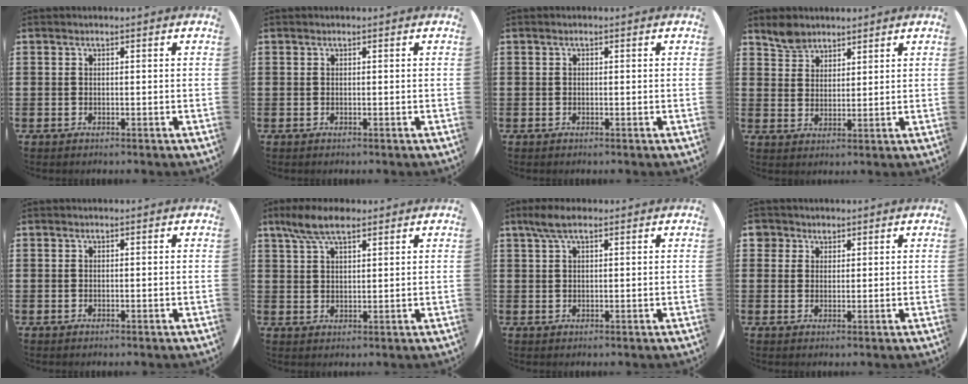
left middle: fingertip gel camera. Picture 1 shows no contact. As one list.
[{"total": 0.0}, {"total": 0.0}, {"total": 3.9, "force": [3.5, 1.8, 0.3], "torque": [-0.015, -0.001, 0.068]}, {"total": 0.0}, {"total": 6.0, "force": [4.4, 2.0, 3.6], "torque": [-0.080, 0.003, 0.080]}, {"total": 3.5, "force": [2.2, 1.1, 2.5], "torque": [-0.053, 0.007, 0.038]}, {"total": 2.3, "force": [1.7, 1.5, 0.0], "torque": [0.003, 0.003, 0.031]}]